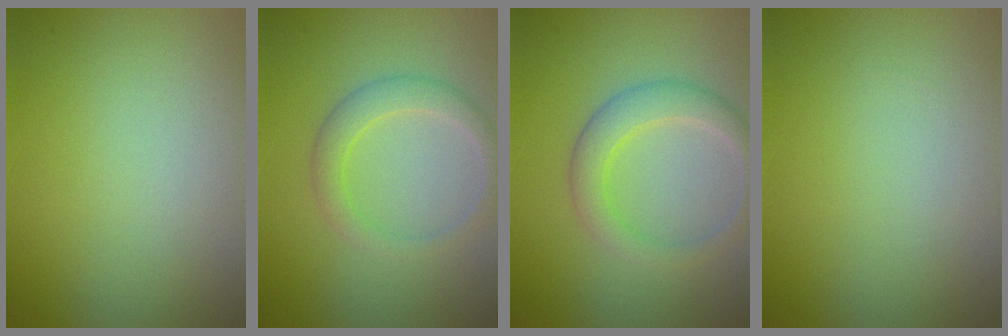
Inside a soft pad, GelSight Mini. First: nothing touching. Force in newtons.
{"total": 2.3, "press": 2.3, "slide": 0.1}
{"total": 2.9, "press": 2.9, "slide": 0.2}
{"total": 0.0}